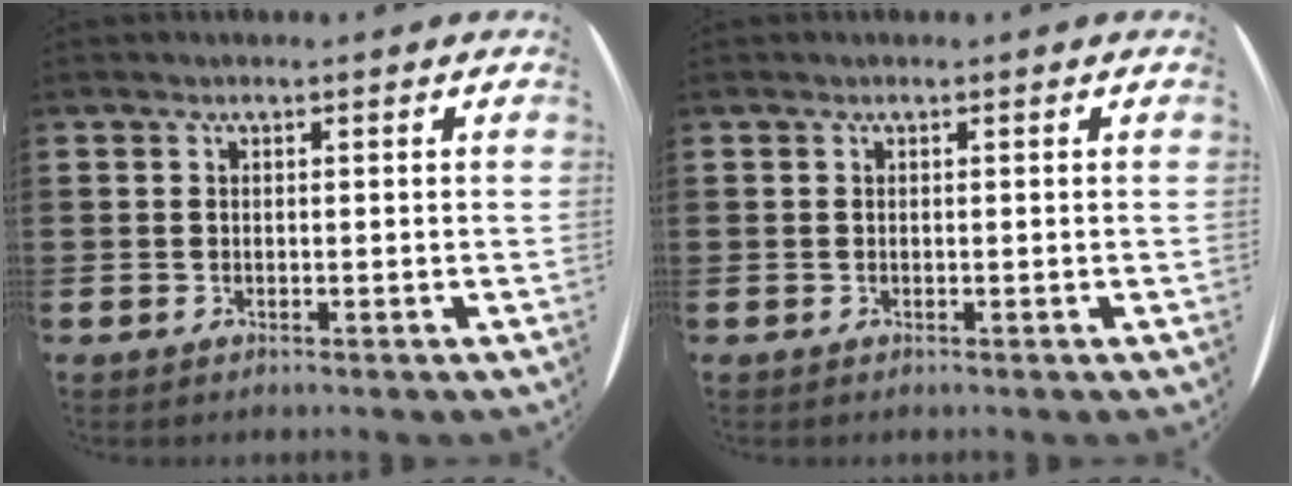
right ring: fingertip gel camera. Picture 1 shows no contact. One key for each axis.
{"total": 0.0}